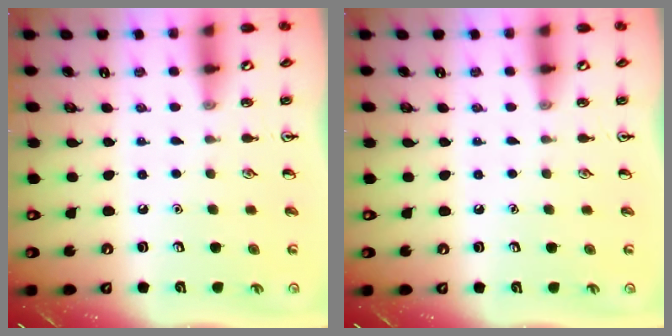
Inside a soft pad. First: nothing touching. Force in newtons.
{"total": 0.0}